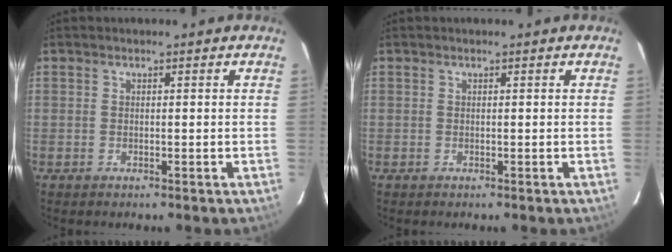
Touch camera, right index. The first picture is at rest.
{"total": 0.0}